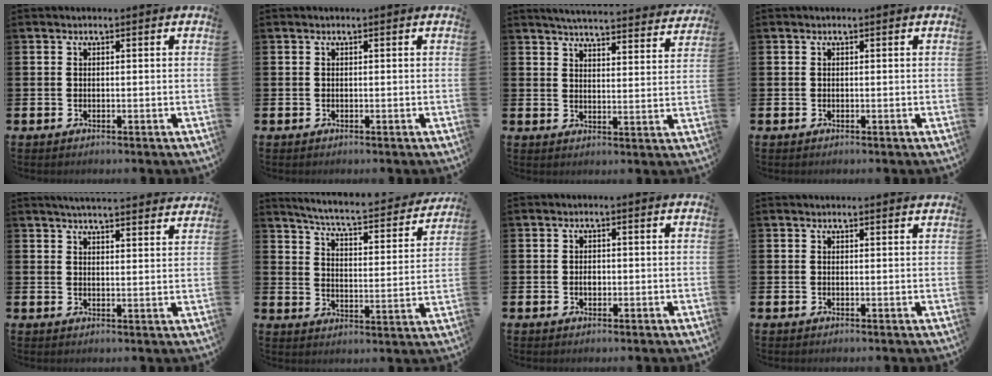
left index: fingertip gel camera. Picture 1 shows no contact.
{"total": 0.0}
{"total": 5.3, "force": [5.2, 0.2, 0.9], "torque": [-0.031, -0.040, 0.089]}
{"total": 0.0}
{"total": 4.6, "force": [4.5, -0.1, 0.8], "torque": [-0.021, -0.026, 0.080]}
{"total": 5.6, "force": [5.3, 0.2, 2.0], "torque": [-0.063, -0.047, 0.083]}
{"total": 1.3, "force": [-0.2, 0.9, 1.0], "torque": [-0.008, 0.002, -0.007]}
{"total": 0.8, "force": [0.7, 0.0, 0.1], "torque": [0.008, -0.005, 0.012]}